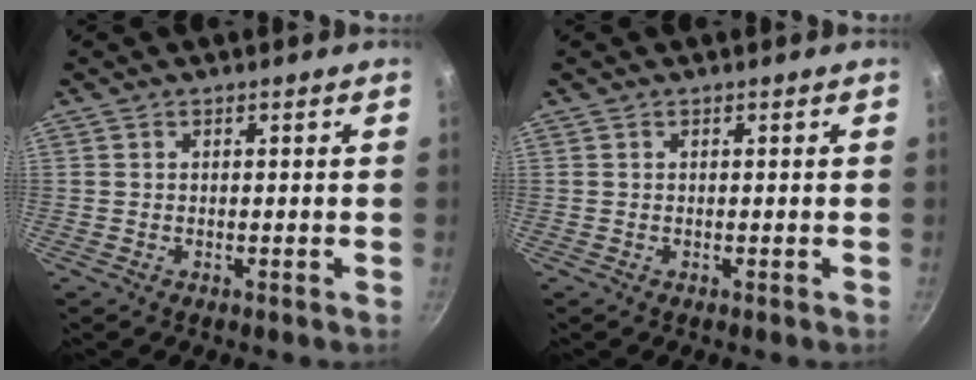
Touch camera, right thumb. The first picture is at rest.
{"total": 0.0}